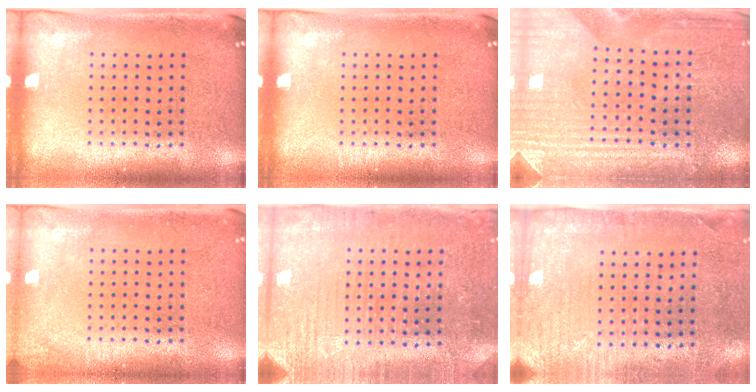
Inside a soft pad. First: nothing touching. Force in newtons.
{"total": 0.0}
{"total": 3.1, "press": 3.1, "slide": 0.6}
{"total": 0.9, "press": 0.9, "slide": 0.1}
{"total": 3.0, "press": 2.9, "slide": 0.7}
{"total": 2.9, "press": 2.3, "slide": 1.7}